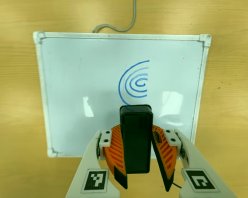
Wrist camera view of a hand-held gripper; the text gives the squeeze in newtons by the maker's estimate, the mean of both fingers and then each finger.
{"total": 8.5, "left": 8.6, "right": 8.4}